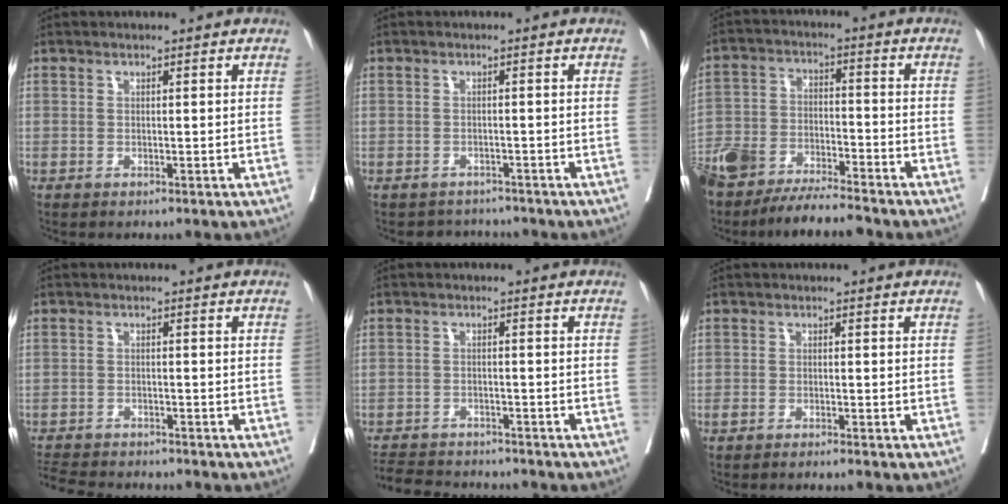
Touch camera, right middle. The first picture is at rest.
{"total": 3.2, "force": [-2.9, 1.1, -0.7], "torque": [0.011, 0.005, -0.044]}
{"total": 14.8, "force": [-12.8, 3.0, 6.9], "torque": [-0.133, -0.009, -0.222]}
{"total": 9.1, "force": [-8.5, 1.7, 2.9], "torque": [-0.048, -0.007, -0.126]}
{"total": 9.7, "force": [-9.1, 2.1, 2.6], "torque": [-0.047, 0.000, -0.133]}
{"total": 2.4, "force": [-2.1, 0.0, 1.2], "torque": [-0.015, -0.001, -0.028]}